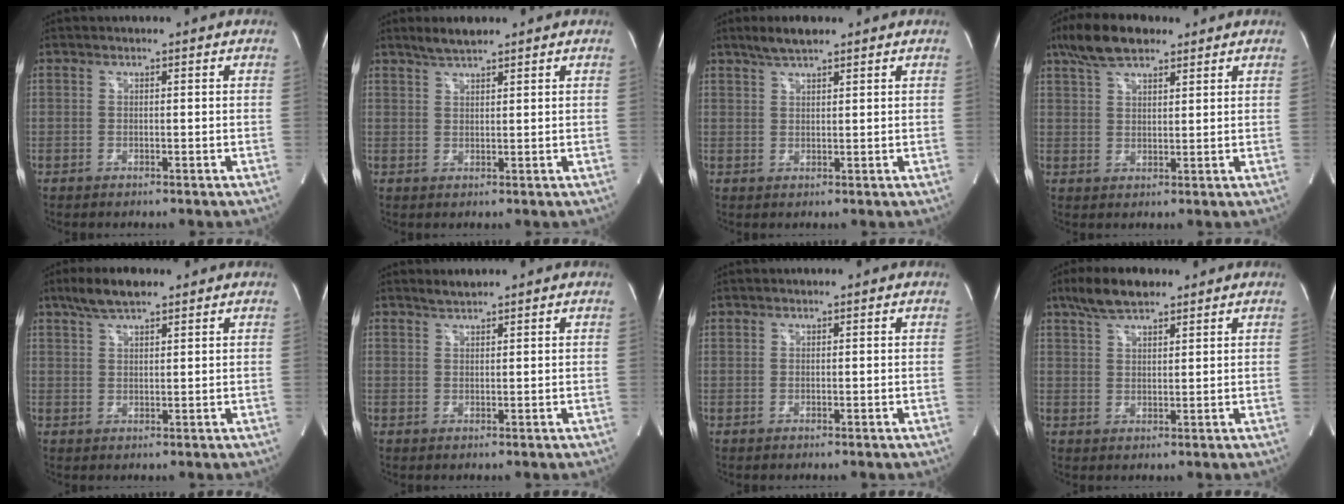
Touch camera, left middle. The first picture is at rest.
{"total": 3.3, "force": [2.8, 0.4, 1.6], "torque": [-0.039, 0.007, 0.055]}
{"total": 4.0, "force": [3.2, 0.7, 2.3], "torque": [-0.054, 0.009, 0.061]}
{"total": 8.2, "force": [6.0, 2.9, 4.8], "torque": [-0.097, 0.019, 0.110]}
{"total": 5.7, "force": [4.3, 1.3, 3.5], "torque": [-0.079, 0.014, 0.080]}
{"total": 1.6, "force": [1.6, 0.0, 0.4], "torque": [-0.014, 0.004, 0.034]}
{"total": 0.5, "force": [0.5, 0.0, 0.1], "torque": [-0.006, 0.008, 0.014]}
{"total": 6.6, "force": [5.1, 1.9, 3.8], "torque": [-0.081, 0.015, 0.095]}